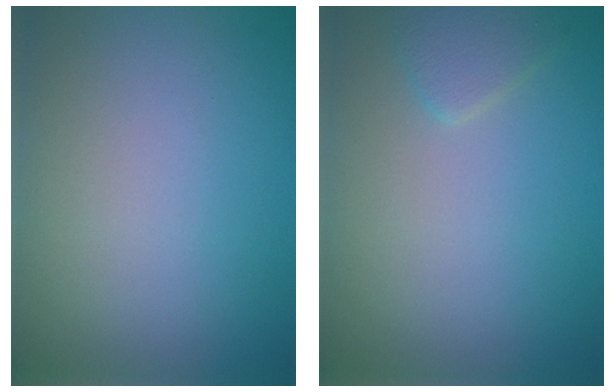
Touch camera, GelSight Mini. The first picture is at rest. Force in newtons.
{"total": 1.5, "press": 1.5, "slide": 0.1}